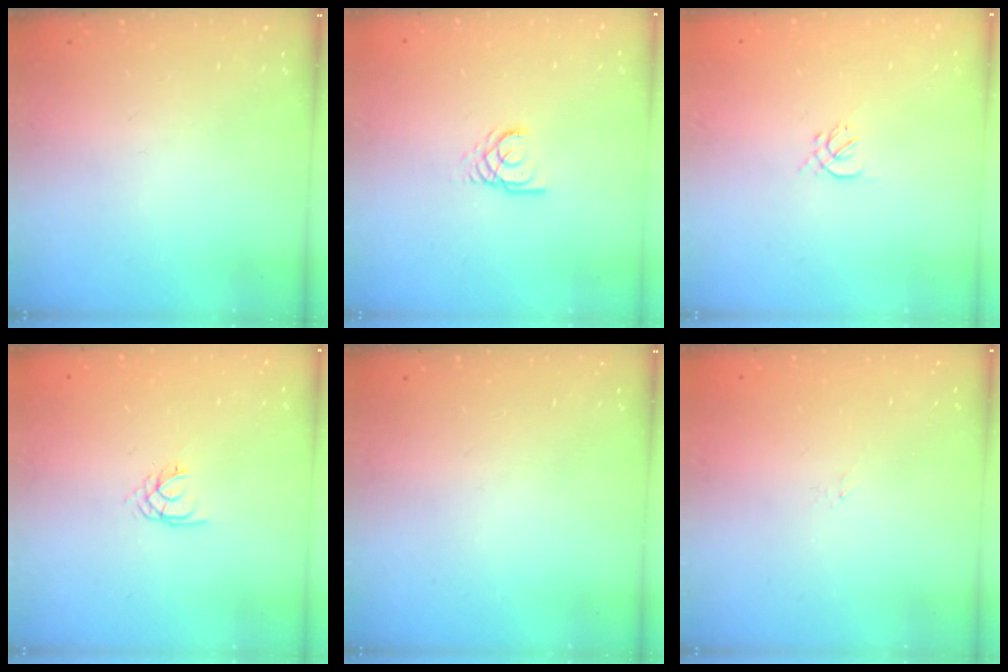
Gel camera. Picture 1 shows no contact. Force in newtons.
{"total": 2.9, "press": 2.9, "slide": 0.2}
{"total": 1.0, "press": 0.9, "slide": 0.4}
{"total": 1.7, "press": 1.7, "slide": 0.1}
{"total": 0.0}
{"total": 1.5, "press": 1.4, "slide": 0.3}